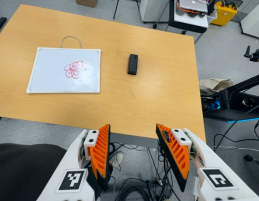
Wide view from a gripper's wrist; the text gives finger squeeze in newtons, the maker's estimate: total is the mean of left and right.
{"total": 0.0}